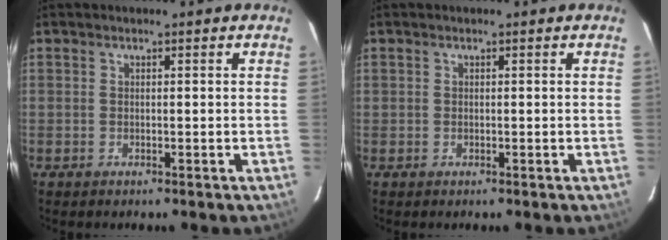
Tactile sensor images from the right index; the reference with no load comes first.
{"total": 0.0}